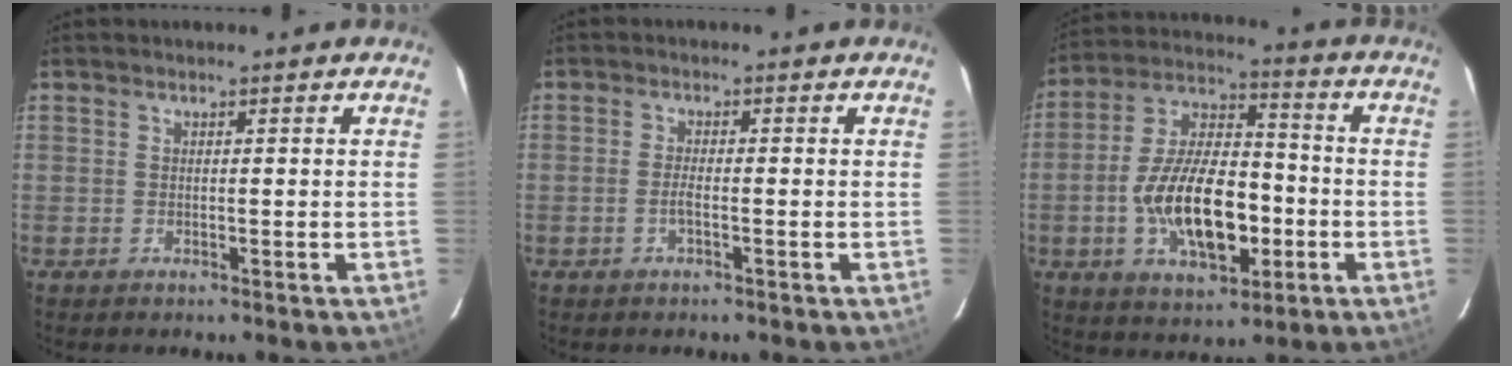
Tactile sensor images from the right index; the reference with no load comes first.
{"total": 4.3, "force": [-1.8, 1.0, 3.8], "torque": [-0.084, 0.002, -0.037]}
{"total": 17.6, "force": [-4.4, 8.4, 14.8], "torque": [-0.288, 0.009, -0.071]}